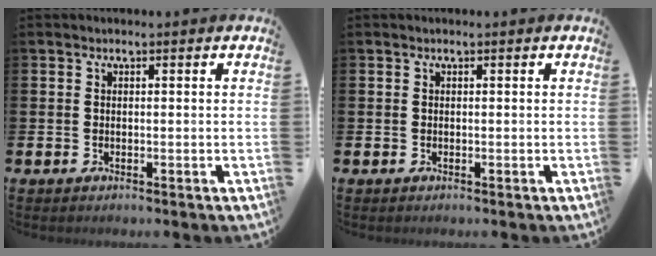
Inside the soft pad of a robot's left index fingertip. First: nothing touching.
{"total": 0.0}